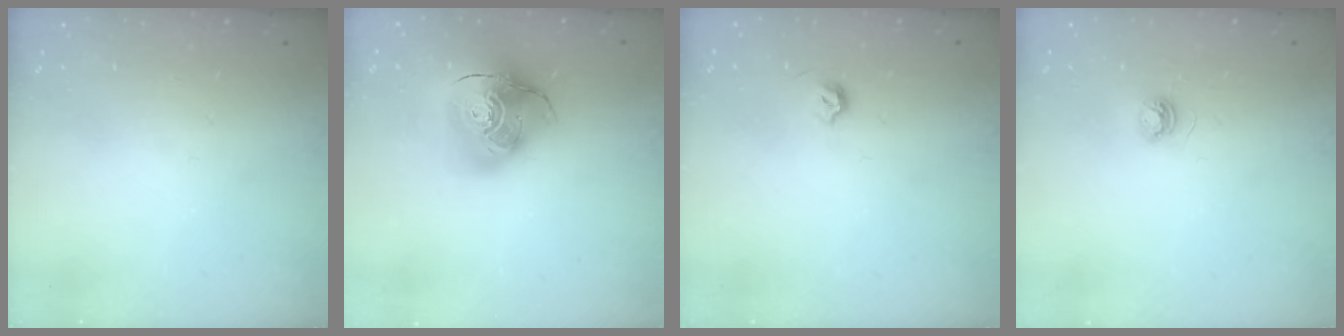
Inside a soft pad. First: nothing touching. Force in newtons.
{"total": 18.0, "press": 17.8, "slide": 2.4}
{"total": 3.9, "press": 3.9, "slide": 0.6}
{"total": 3.9, "press": 3.9, "slide": 0.4}